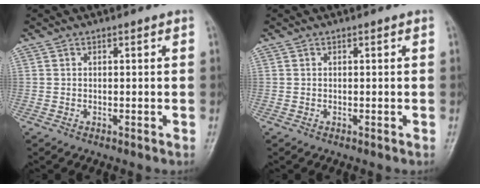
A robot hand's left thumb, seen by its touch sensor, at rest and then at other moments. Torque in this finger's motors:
{"motor_torque": [-0.05, 0.05, 0.00, 0.00, 0.00]}